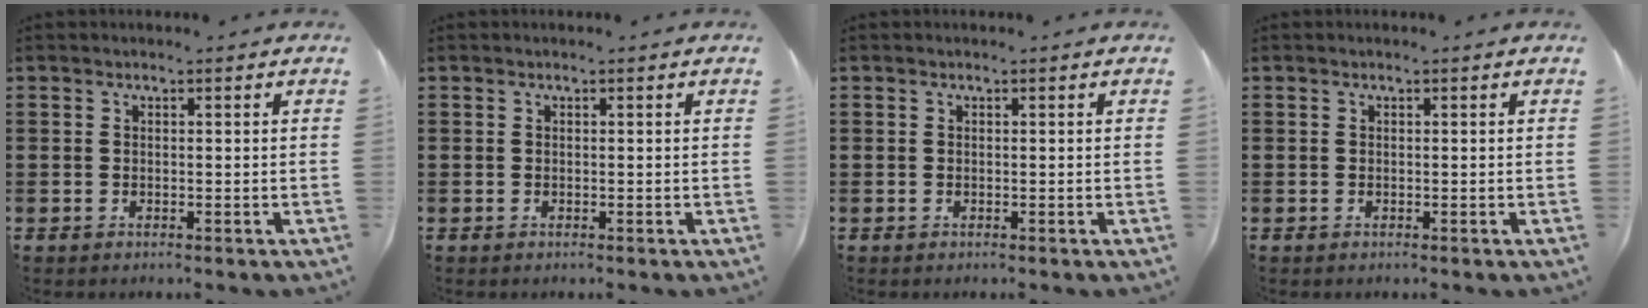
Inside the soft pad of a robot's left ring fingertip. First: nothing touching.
{"total": 0.0}
{"total": 0.0}
{"total": 0.0}